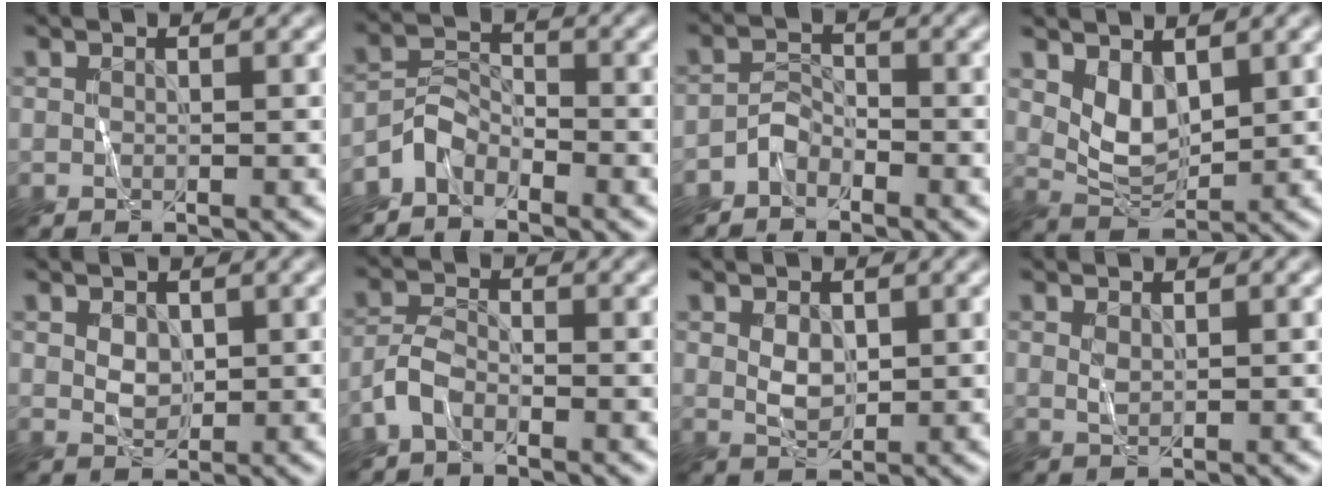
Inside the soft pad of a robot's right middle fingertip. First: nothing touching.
{"total": 2.8, "force": [-2.4, 1.4, 0.6], "torque": [-0.015, 0.012, -0.056]}
{"total": 1.9, "force": [-1.6, 1.0, 0.4], "torque": [-0.009, 0.012, -0.035]}
{"total": 2.9, "force": [1.6, 1.7, 1.8], "torque": [-0.045, -0.007, 0.038]}
{"total": 1.4, "force": [0.6, 1.1, 0.6], "torque": [-0.016, -0.002, 0.017]}
{"total": 2.4, "force": [-1.6, 1.1, 1.4], "torque": [-0.031, 0.007, -0.039]}
{"total": 1.6, "force": [0.5, 1.2, 1.0], "torque": [-0.027, -0.002, 0.017]}
{"total": 0.6, "force": [0.4, 0.3, 0.3], "torque": [-0.015, -0.001, 0.012]}